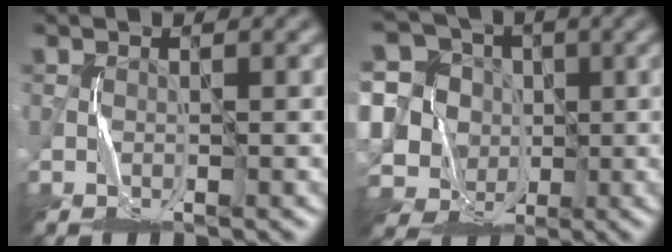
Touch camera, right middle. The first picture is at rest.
{"total": 13.1, "force": [2.7, 11.8, 5.0], "torque": [-0.153, 0.039, 0.027]}